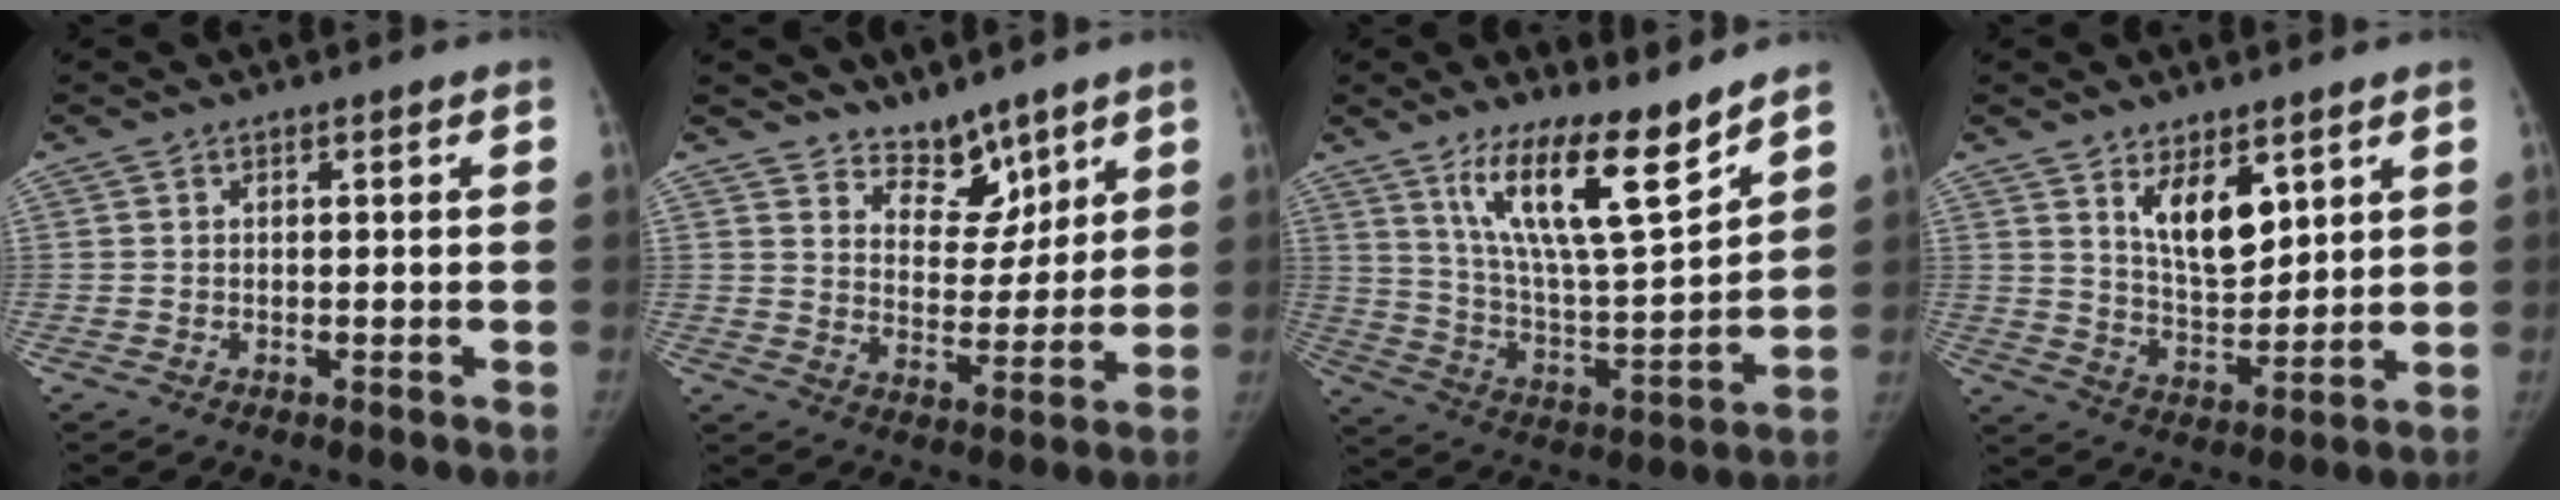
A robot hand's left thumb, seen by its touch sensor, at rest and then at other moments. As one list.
[{"total": 8.1, "force": [6.7, 4.1, 2.2], "torque": [0.003, -0.056, 0.121]}, {"total": 16.9, "force": [11.5, 3.4, 12.0], "torque": [-0.184, -0.077, 0.213]}, {"total": 9.8, "force": [5.0, 4.7, 7.0], "torque": [-0.089, -0.045, 0.096]}]